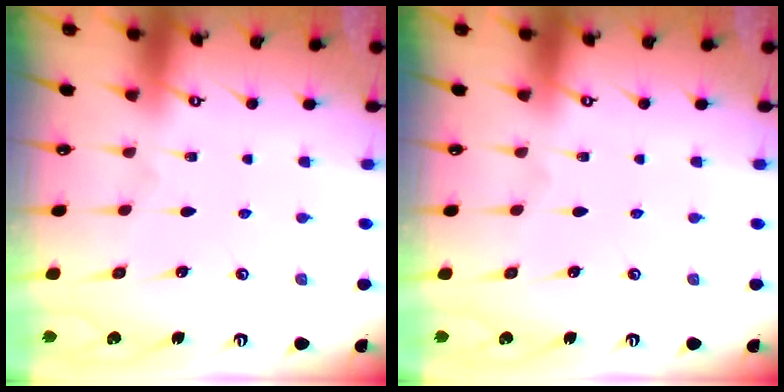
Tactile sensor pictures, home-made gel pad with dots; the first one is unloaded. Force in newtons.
{"total": 0.0}